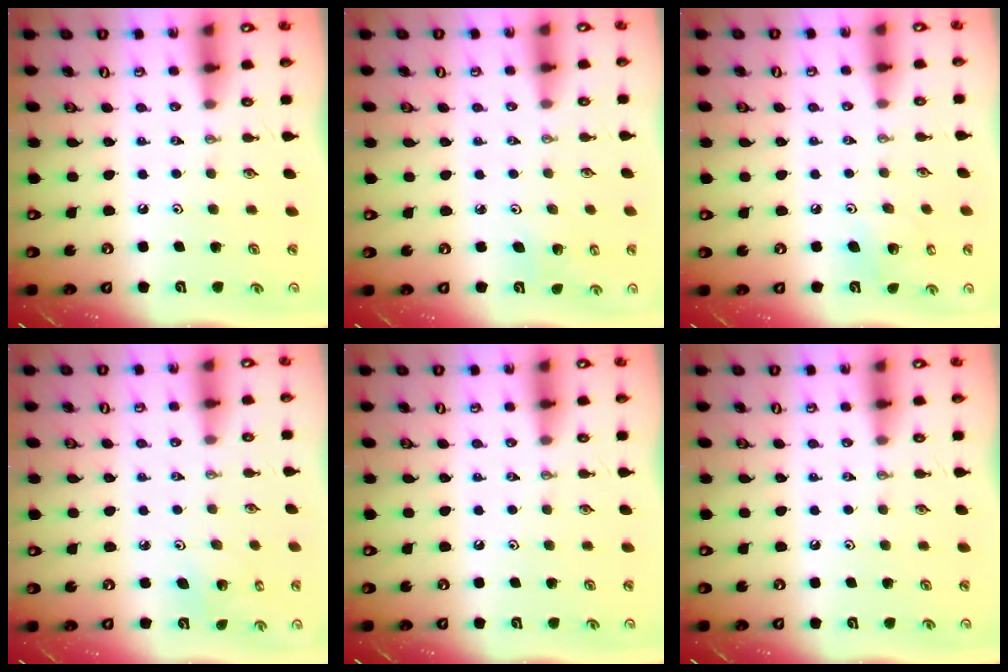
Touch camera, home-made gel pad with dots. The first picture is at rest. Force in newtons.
{"total": 2.8, "press": 2.8, "slide": 0.3}
{"total": 7.1, "press": 6.6, "slide": 2.5}
{"total": 2.7, "press": 2.7, "slide": 0.2}
{"total": 0.0}
{"total": 0.0}